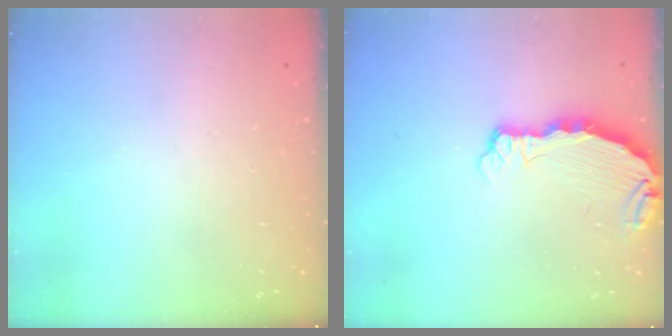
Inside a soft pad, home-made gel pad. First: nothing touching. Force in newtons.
{"total": 4.9, "press": 4.9, "slide": 0.3}